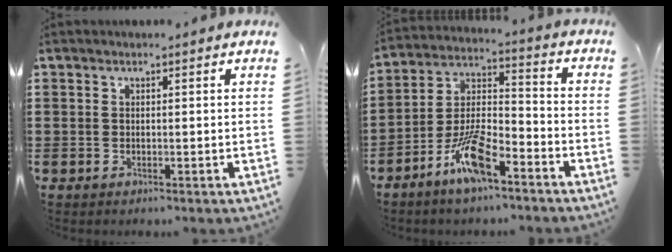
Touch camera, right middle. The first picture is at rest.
{"total": 8.8, "force": [-5.7, 2.4, 6.3], "torque": [-0.144, -0.001, -0.110]}